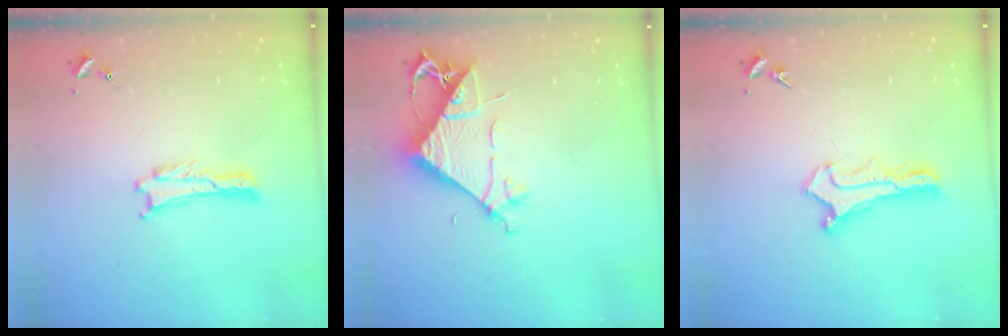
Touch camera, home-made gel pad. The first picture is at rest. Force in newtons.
{"total": 7.6, "press": 7.5, "slide": 1.2}
{"total": 1.1, "press": 1.1, "slide": 0.1}